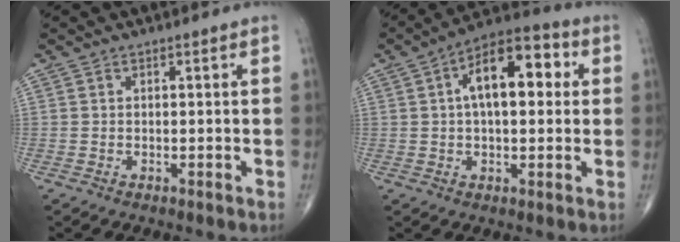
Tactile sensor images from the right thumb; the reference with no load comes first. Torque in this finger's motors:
{"motor_torque": [1.53, 2.01, 1.36, 0.33, 0.13]}